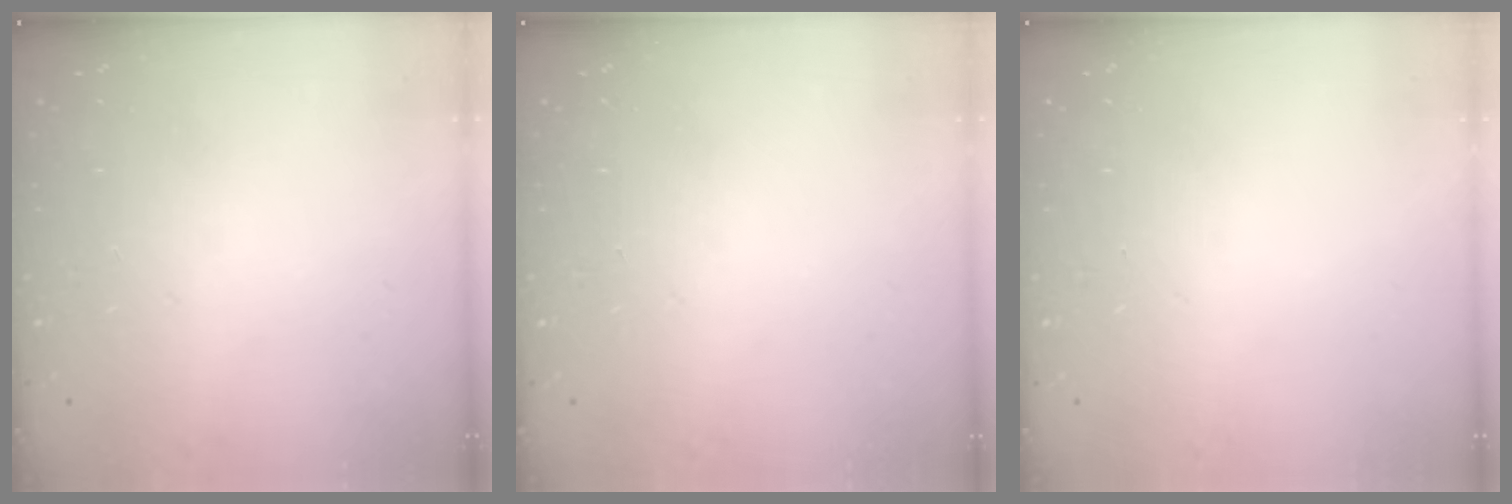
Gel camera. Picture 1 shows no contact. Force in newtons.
{"total": 0.0}
{"total": 0.0}